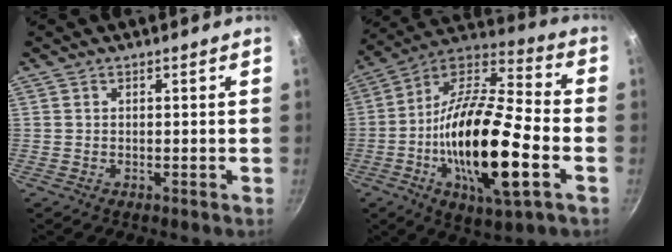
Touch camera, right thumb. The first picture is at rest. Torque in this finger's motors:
{"motor_torque": [0.34, 1.23, 2.17, -0.60, 0.67]}